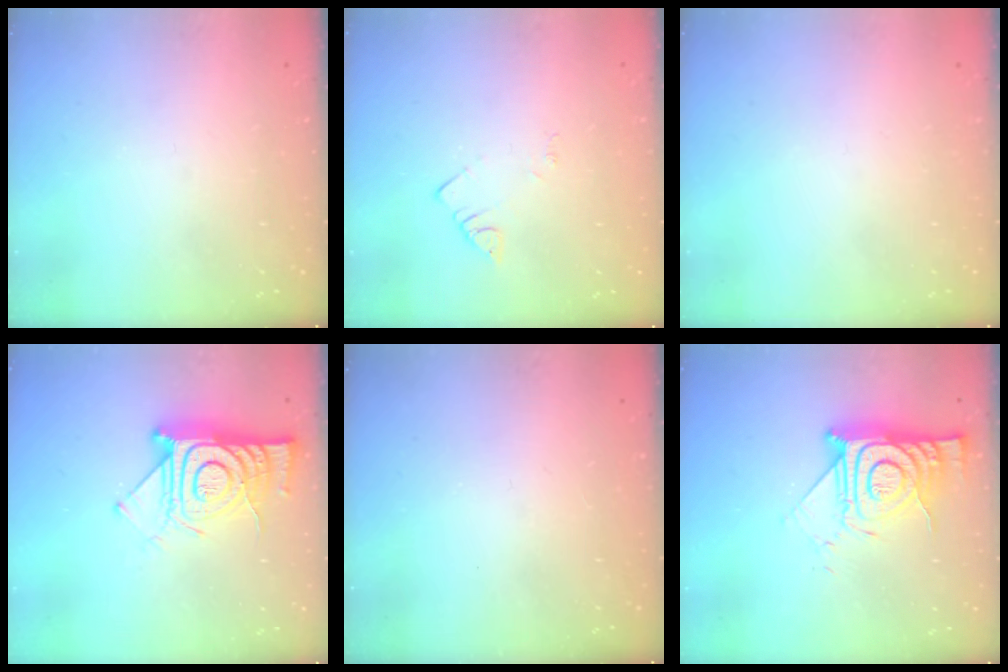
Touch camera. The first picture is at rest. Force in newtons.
{"total": 2.2, "press": 2.2, "slide": 0.4}
{"total": 1.6, "press": 1.6, "slide": 0.1}
{"total": 15.0, "press": 14.9, "slide": 1.3}
{"total": 3.6, "press": 3.6, "slide": 0.3}
{"total": 16.7, "press": 16.7, "slide": 1.2}